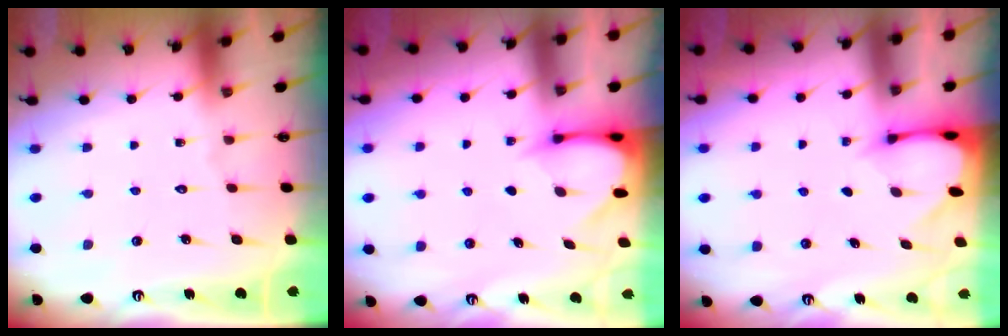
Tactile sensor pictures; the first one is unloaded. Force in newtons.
{"total": 3.3, "press": 3.3, "slide": 0.3}
{"total": 2.7, "press": 2.7, "slide": 0.2}